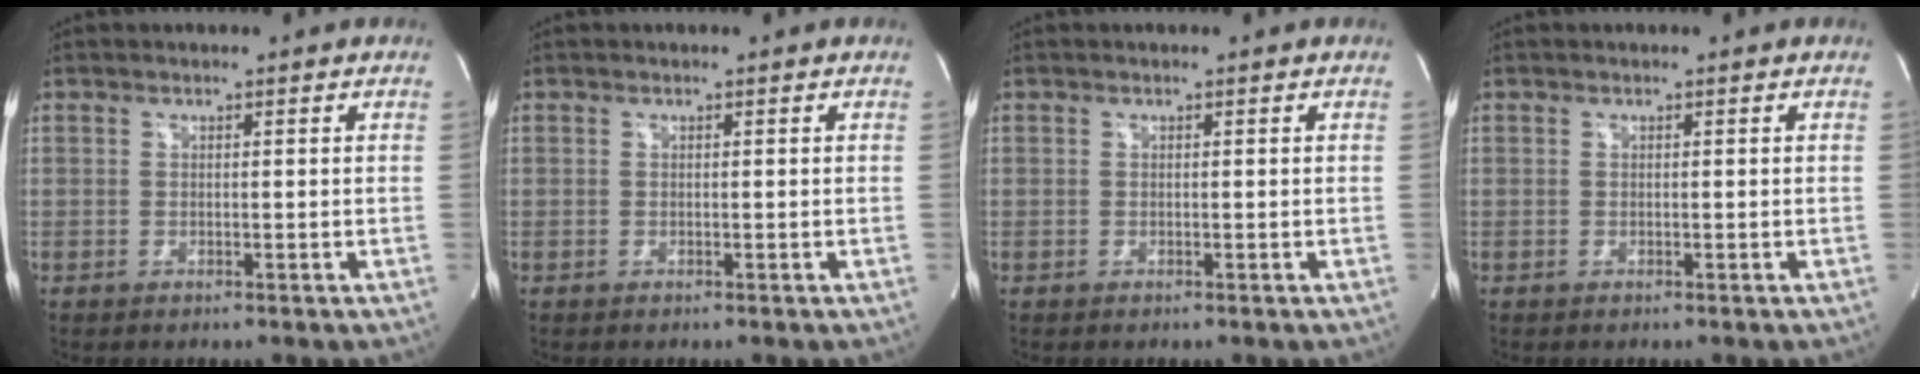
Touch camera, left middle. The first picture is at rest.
{"total": 0.0}
{"total": 0.0}
{"total": 0.0}